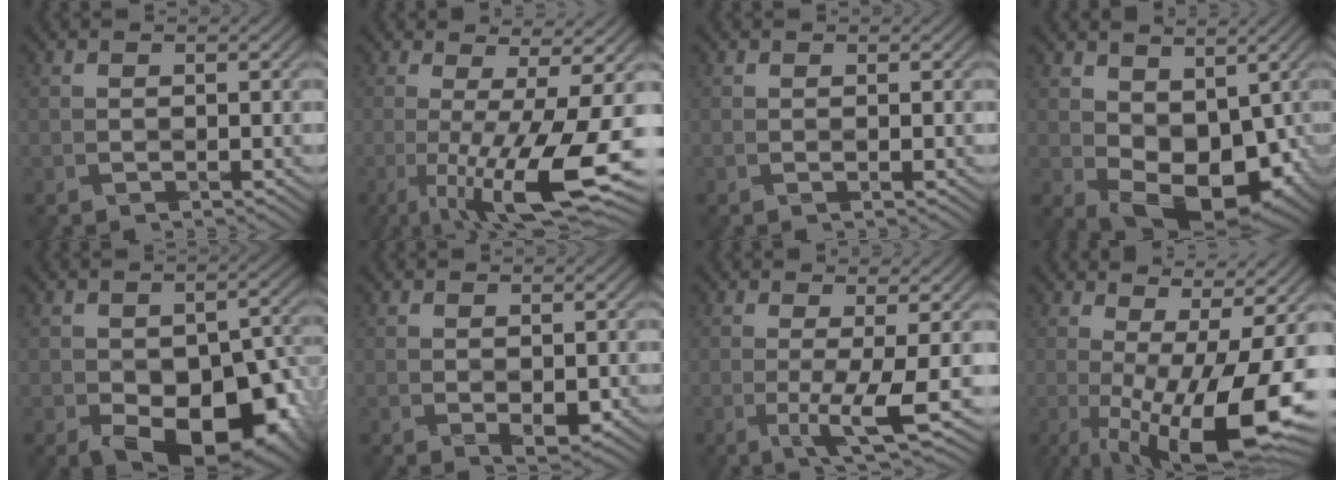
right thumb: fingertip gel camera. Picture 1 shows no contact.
{"total": 11.9, "force": [-2.4, 2.1, 11.5], "torque": [-0.177, 0.003, -0.035]}
{"total": 0.0}
{"total": 9.1, "force": [0.3, 5.9, 6.8], "torque": [-0.124, -0.016, 0.008]}
{"total": 13.2, "force": [-5.6, 7.4, 9.4], "torque": [-0.118, -0.033, -0.080]}
{"total": 2.1, "force": [-0.5, 1.0, 1.8], "torque": [-0.034, -0.008, -0.006]}
{"total": 4.8, "force": [-1.0, 0.1, 4.7], "torque": [-0.086, -0.001, -0.023]}
{"total": 16.4, "force": [-2.2, 4.8, 15.6], "torque": [-0.214, -0.007, -0.032]}